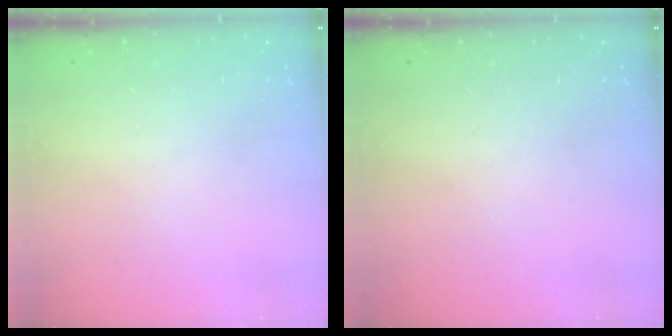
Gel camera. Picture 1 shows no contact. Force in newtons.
{"total": 0.0}